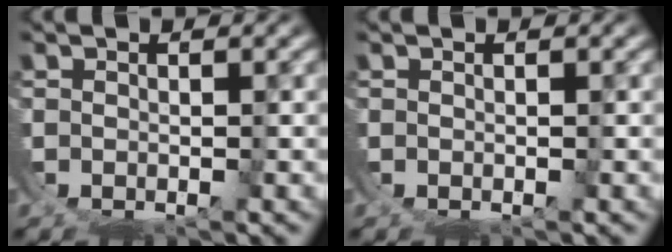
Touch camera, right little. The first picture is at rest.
{"total": 0.0}